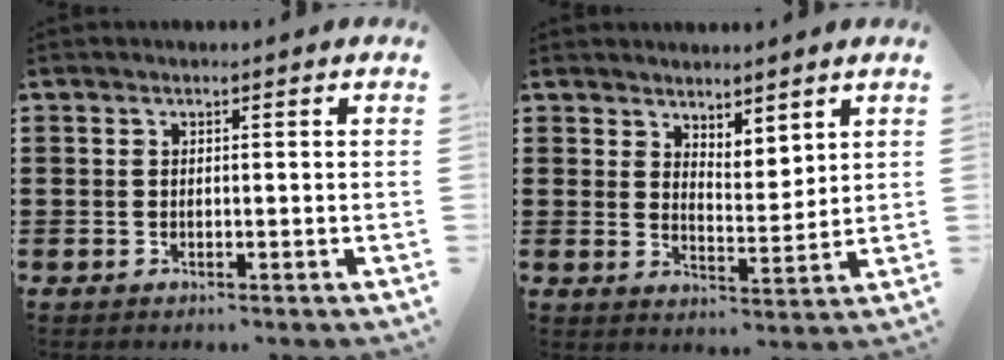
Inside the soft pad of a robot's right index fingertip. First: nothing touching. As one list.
[{"total": 3.6, "force": [3.5, 1.0, 0.0], "torque": [-0.011, -0.008, 0.067]}]